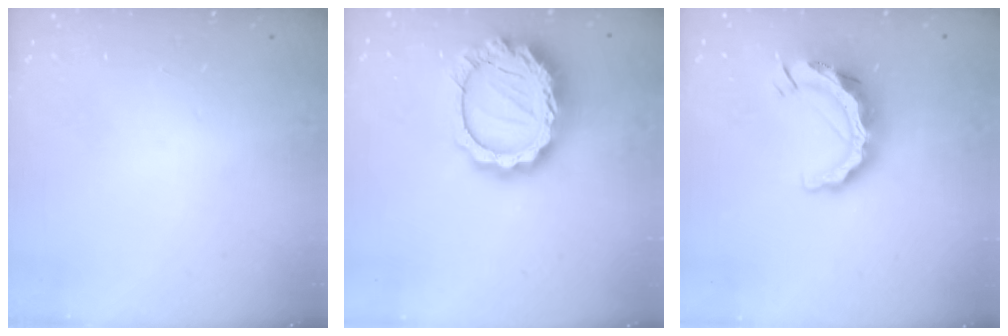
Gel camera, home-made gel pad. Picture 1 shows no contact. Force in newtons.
{"total": 20.3, "press": 20.3, "slide": 1.6}
{"total": 12.9, "press": 12.8, "slide": 1.4}